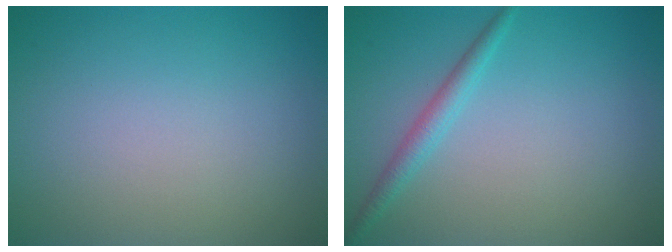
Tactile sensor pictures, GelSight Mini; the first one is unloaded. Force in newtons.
{"total": 1.8, "press": 1.8, "slide": 0.1}